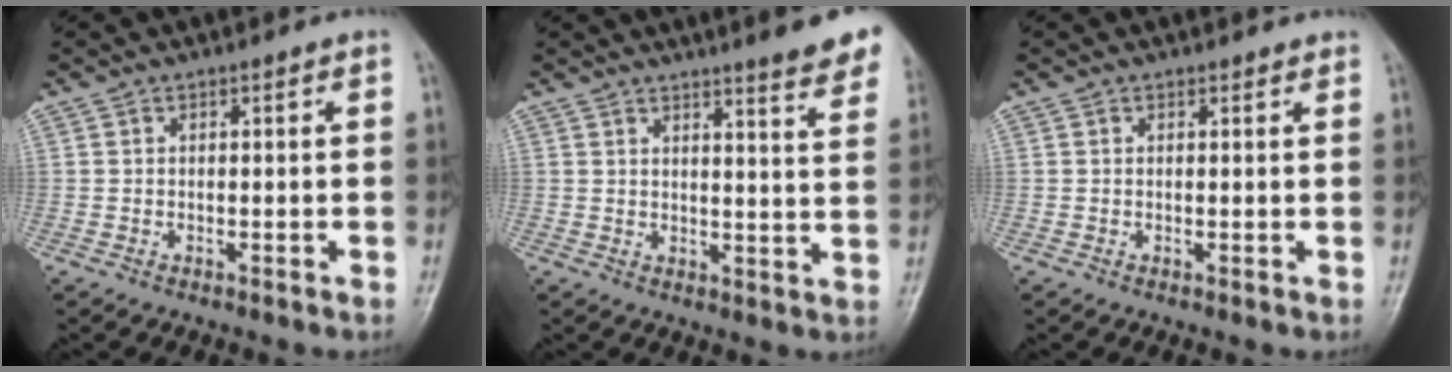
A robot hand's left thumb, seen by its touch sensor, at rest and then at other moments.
{"total": 11.1, "force": [8.9, 1.2, 6.6], "torque": [-0.059, -0.047, 0.092]}
{"total": 1.0, "force": [1.0, 0.2, 0.2], "torque": [-0.003, -0.004, 0.011]}